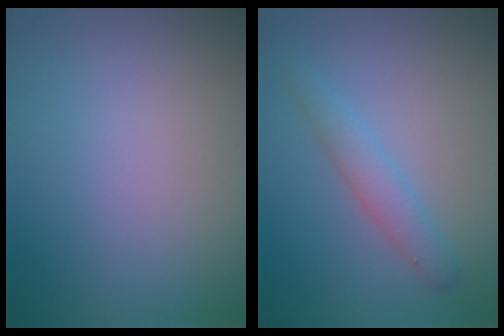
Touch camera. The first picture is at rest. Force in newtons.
{"total": 2.1, "press": 2.1, "slide": 0.2}